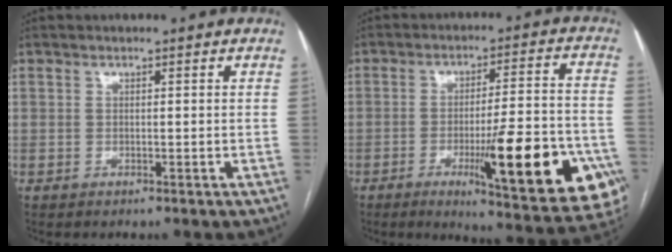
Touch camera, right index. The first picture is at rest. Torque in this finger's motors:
{"motor_torque": [1.52, -0.62, 0.46, 0.11]}